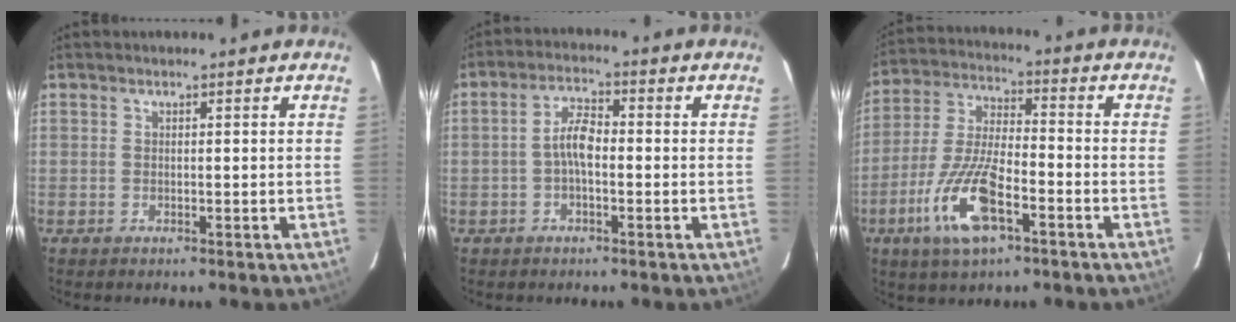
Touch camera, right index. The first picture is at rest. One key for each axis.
{"total": 4.3, "fx": -1.0, "fy": 1.7, "fz": 3.9, "tx": -0.078, "ty": 0.015, "tz": -0.021}
{"total": 14.2, "fx": -6.7, "fy": 4.8, "fz": 11.5, "tx": -0.250, "ty": -0.013, "tz": -0.127}